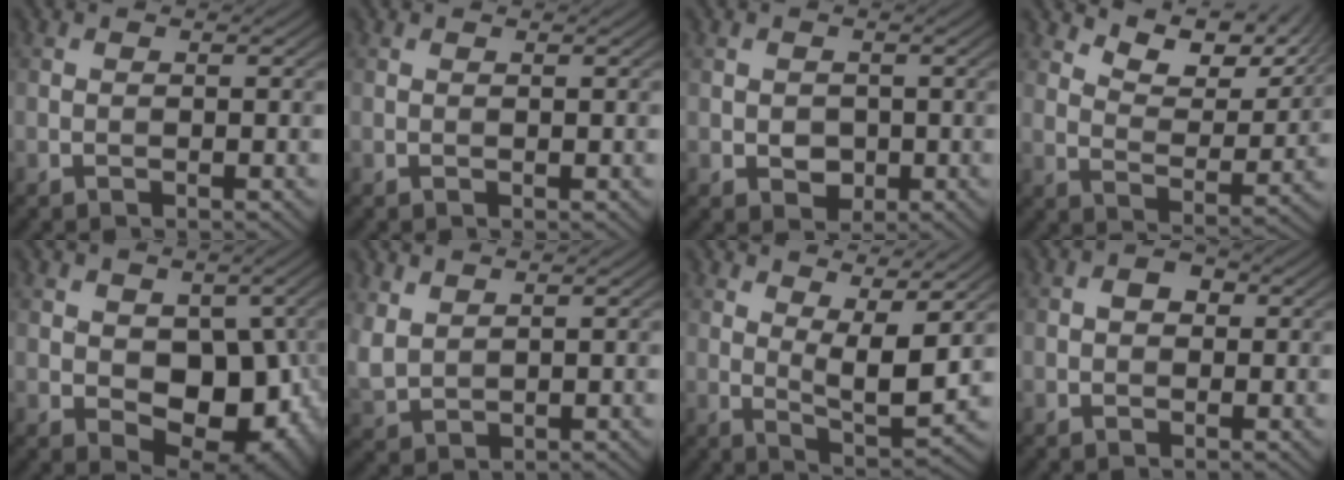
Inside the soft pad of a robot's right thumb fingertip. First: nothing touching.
{"total": 0.0}
{"total": 2.2, "force": [-0.2, 2.0, 1.0], "torque": [-0.027, -0.008, -0.004]}
{"total": 9.9, "force": [7.5, 3.7, 5.4], "torque": [-0.104, -0.002, 0.128]}
{"total": 9.8, "force": [-0.1, 6.6, 7.3], "torque": [-0.120, -0.022, 0.008]}
{"total": 3.7, "force": [2.7, 1.6, 1.9], "torque": [-0.062, 0.002, 0.064]}
{"total": 8.0, "force": [4.5, 2.2, 6.2], "torque": [-0.111, -0.008, 0.080]}
{"total": 2.0, "force": [0.2, 1.6, 1.2], "torque": [-0.021, 0.002, -0.004]}